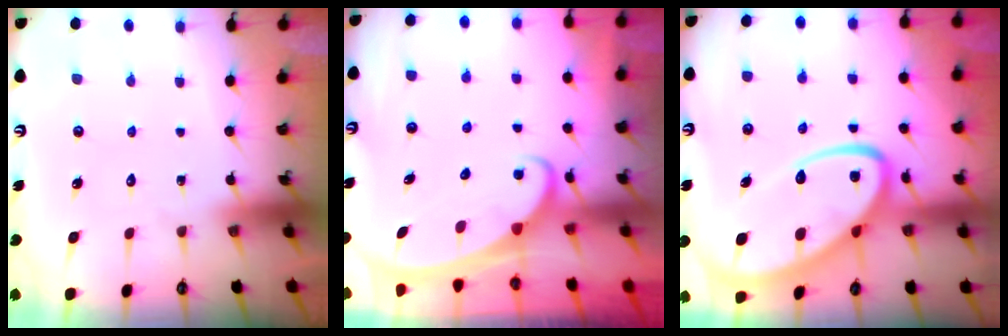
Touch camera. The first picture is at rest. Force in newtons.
{"total": 2.3, "press": 2.3, "slide": 0.3}
{"total": 14.1, "press": 14.1, "slide": 1.2}